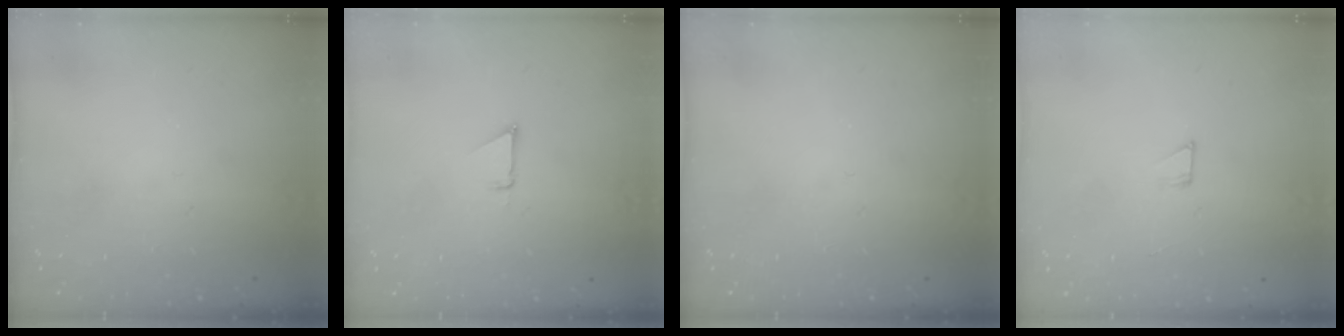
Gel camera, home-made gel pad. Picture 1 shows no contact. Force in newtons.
{"total": 1.9, "press": 1.9, "slide": 0.0}
{"total": 0.0}
{"total": 2.6, "press": 2.6, "slide": 0.1}